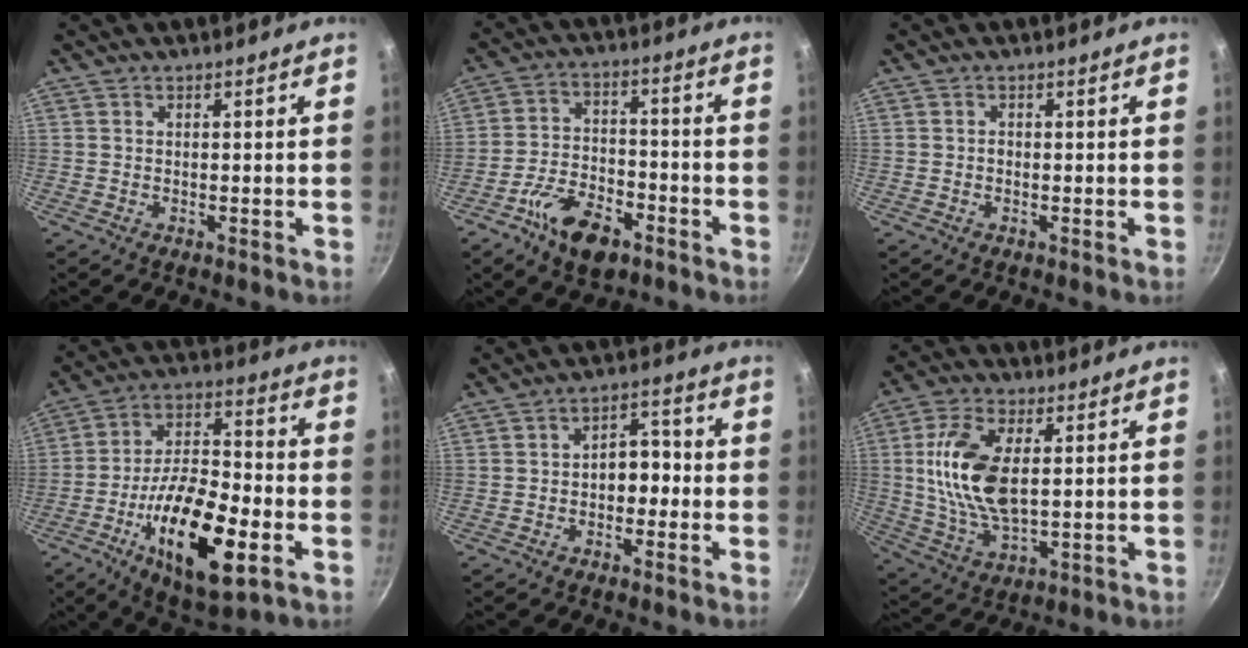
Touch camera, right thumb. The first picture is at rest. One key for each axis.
{"total": 11.7, "fx": -6.6, "fy": 6.1, "fz": 7.4, "tx": -0.117, "ty": 0.039, "tz": -0.119}
{"total": 0.6, "fx": -0.2, "fy": 0.5, "fz": 0.3, "tx": -0.004, "ty": 0.003, "tz": -0.004}
{"total": 21.9, "fx": -7.5, "fy": 8.8, "fz": 18.6, "tx": -0.306, "ty": 0.033, "tz": -0.127}
{"total": 6.0, "fx": -1.1, "fy": 4.1, "fz": 4.2, "tx": -0.014, "ty": 0.028, "tz": -0.023}
{"total": 14.5, "fx": 2.3, "fy": 7.4, "fz": 12.2, "tx": -0.234, "ty": -0.003, "tz": 0.047}